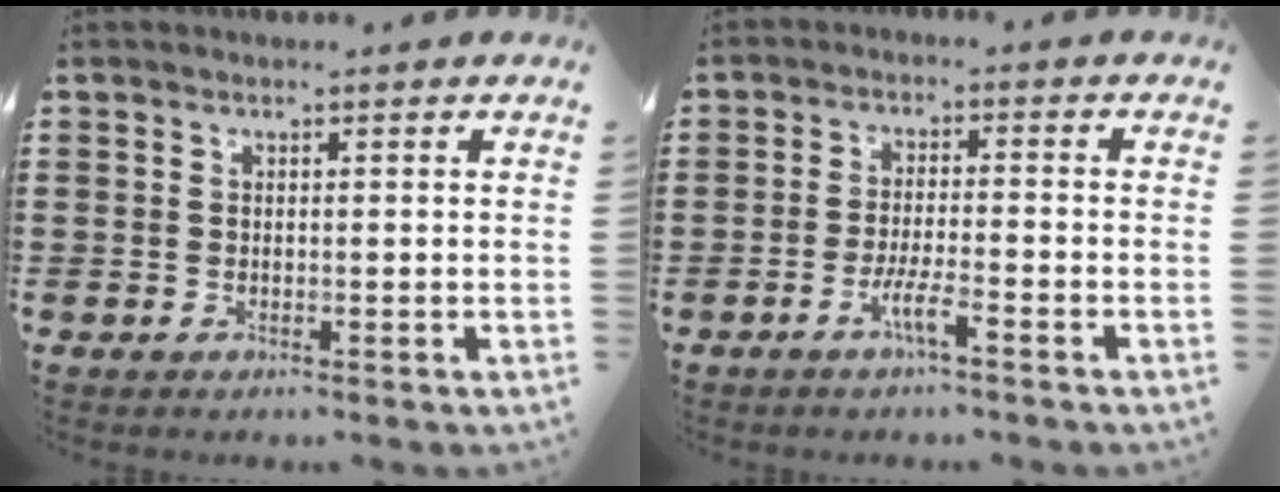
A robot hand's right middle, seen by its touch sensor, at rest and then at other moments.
{"total": 3.8, "force": [-2.3, 0.3, 3.0], "torque": [-0.056, 0.003, -0.043]}